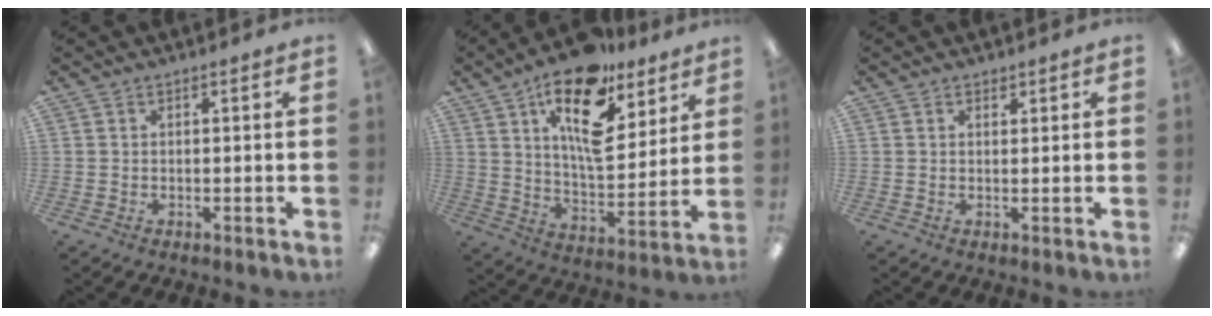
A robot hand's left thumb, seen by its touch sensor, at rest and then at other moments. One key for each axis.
{"total": 19.2, "fx": 11.7, "fy": 8.8, "fz": 12.4, "tx": -0.192, "ty": -0.065, "tz": 0.198}
{"total": 0.9, "fx": 0.8, "fy": 0.5, "fz": 0.1, "tx": 0.005, "ty": -0.002, "tz": 0.013}